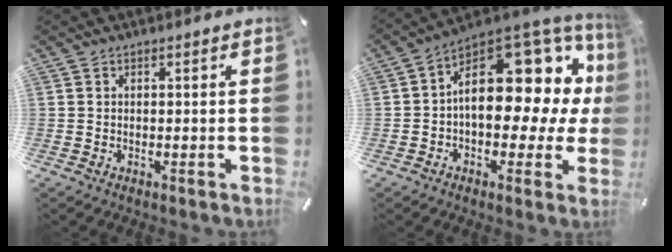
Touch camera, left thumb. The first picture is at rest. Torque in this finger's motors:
{"motor_torque": [0.92, 0.96, 1.79, 0.24, 0.22]}